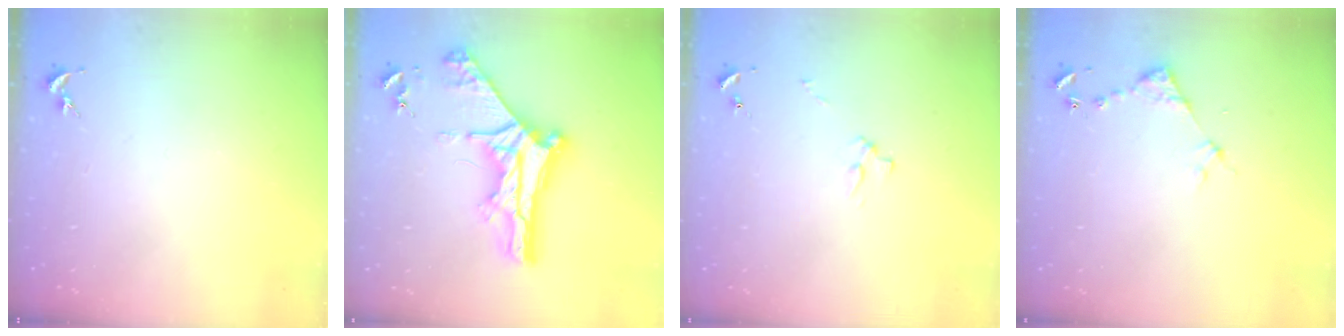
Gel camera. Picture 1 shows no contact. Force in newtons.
{"total": 10.1, "press": 10.1, "slide": 1.0}
{"total": 2.5, "press": 2.5, "slide": 0.3}
{"total": 3.8, "press": 3.8, "slide": 0.4}